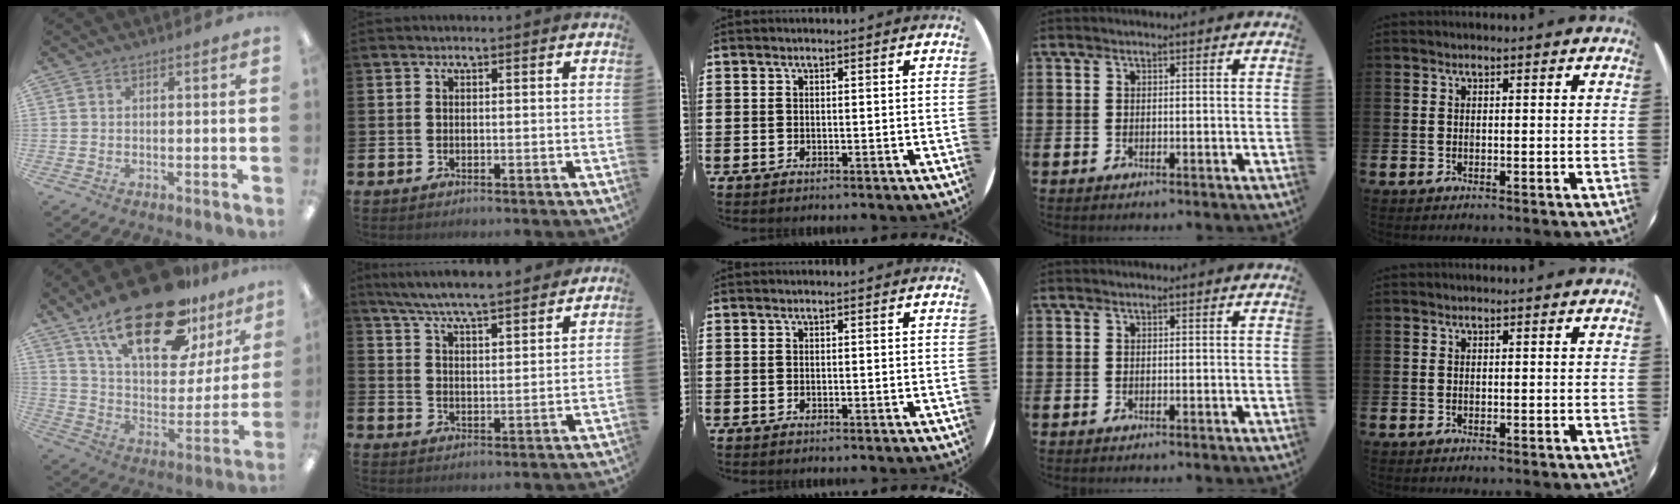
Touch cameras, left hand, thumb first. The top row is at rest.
{"thumb": {"total": 26.8, "force": [18.2, 10.6, 16.6], "torque": [-0.266, -0.108, 0.310]}, "index": {"total": 7.0, "force": [6.8, 0.0, 1.8], "torque": [-0.062, -0.046, 0.121]}}